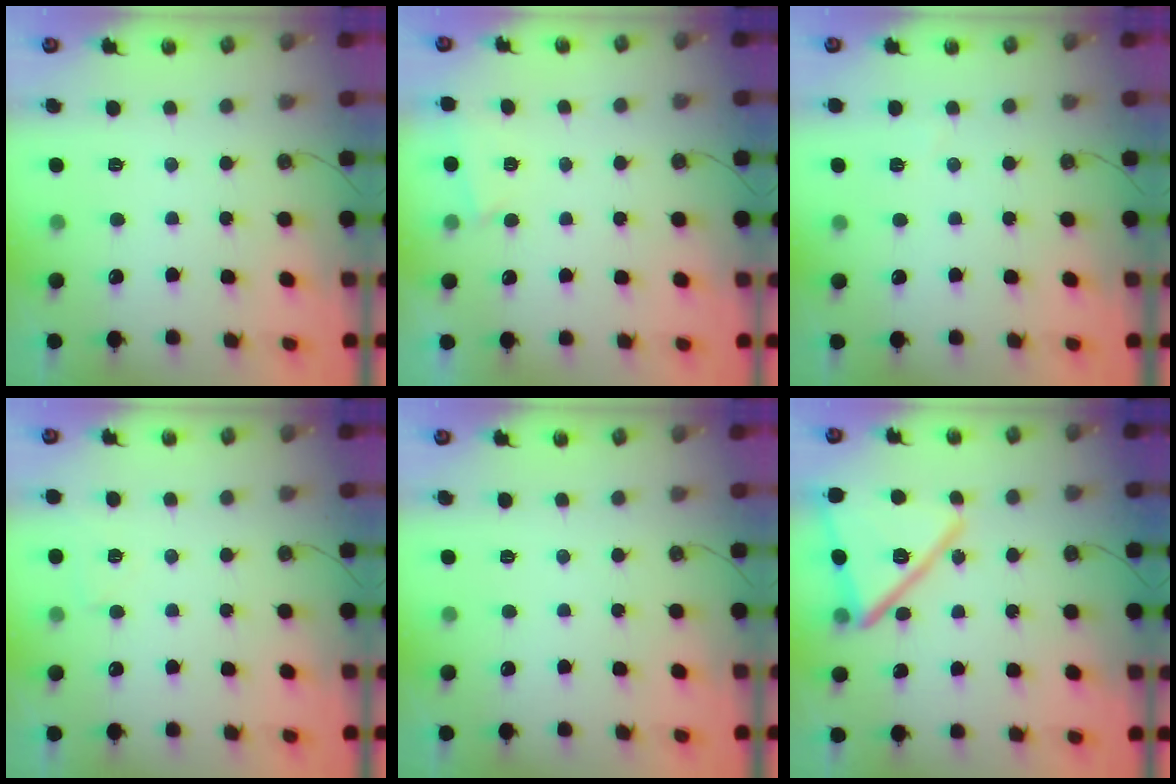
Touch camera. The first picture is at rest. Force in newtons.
{"total": 1.5, "press": 1.4, "slide": 0.4}
{"total": 2.8, "press": 2.7, "slide": 0.8}
{"total": 3.7, "press": 2.8, "slide": 2.4}
{"total": 0.0}
{"total": 19.7, "press": 19.7, "slide": 1.3}